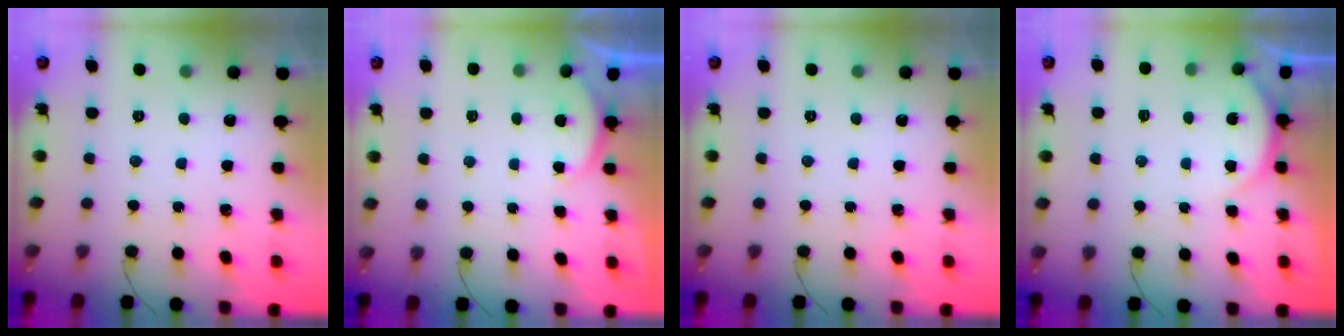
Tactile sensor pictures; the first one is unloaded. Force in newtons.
{"total": 2.0, "press": 1.9, "slide": 0.6}
{"total": 0.0}
{"total": 3.2, "press": 3.2, "slide": 0.7}